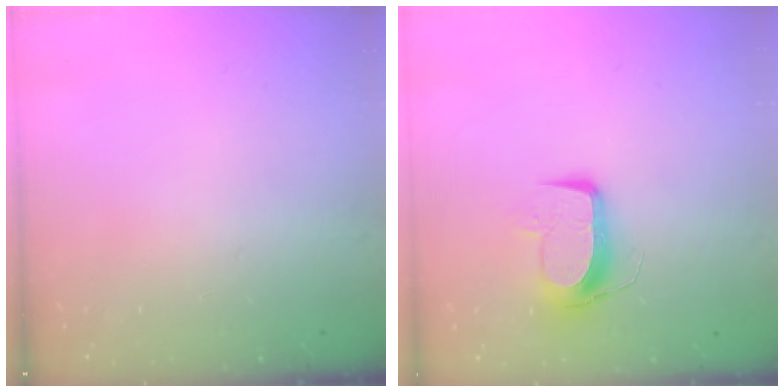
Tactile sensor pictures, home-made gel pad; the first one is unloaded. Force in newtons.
{"total": 9.8, "press": 9.8, "slide": 1.0}